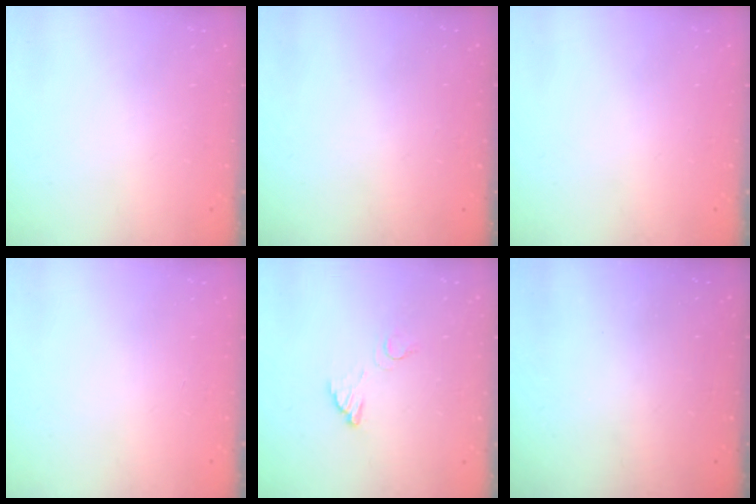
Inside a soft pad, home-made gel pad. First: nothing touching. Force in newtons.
{"total": 3.9, "press": 3.9, "slide": 0.1}
{"total": 0.0}
{"total": 0.0}
{"total": 3.5, "press": 3.5, "slide": 0.2}
{"total": 3.2, "press": 3.2, "slide": 0.1}